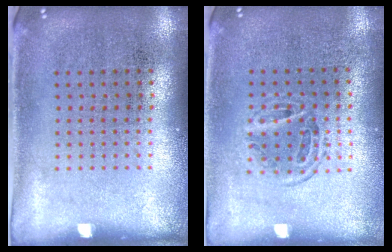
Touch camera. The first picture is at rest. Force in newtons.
{"total": 1.1, "press": 0.9, "slide": 0.6}